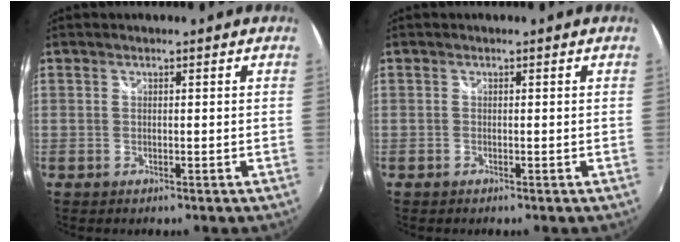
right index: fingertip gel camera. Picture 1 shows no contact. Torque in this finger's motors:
{"motor_torque": [0.00, -0.01, 0.00, -0.01]}